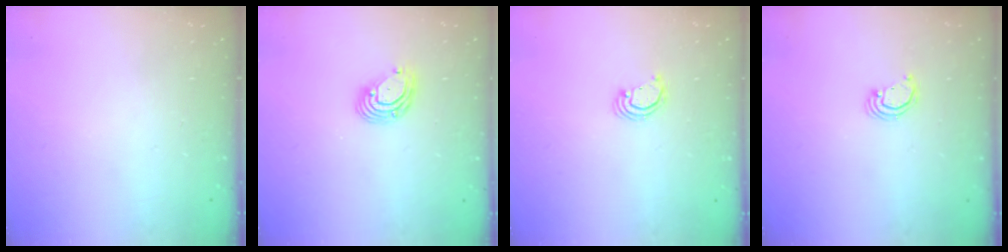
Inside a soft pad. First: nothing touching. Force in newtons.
{"total": 6.5, "press": 6.5, "slide": 1.1}
{"total": 2.2, "press": 2.2, "slide": 0.2}
{"total": 2.2, "press": 2.2, "slide": 0.2}